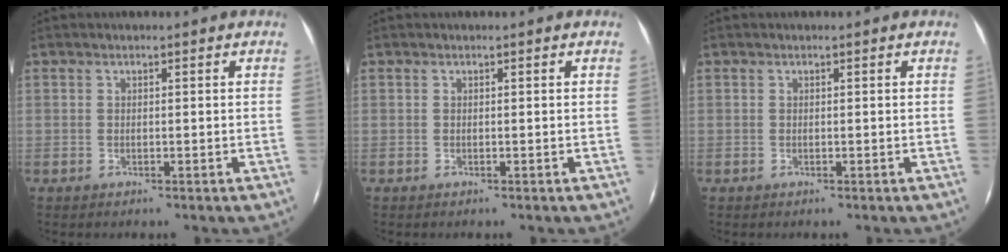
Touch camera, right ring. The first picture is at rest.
{"total": 0.0}
{"total": 0.0}